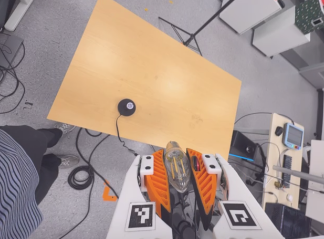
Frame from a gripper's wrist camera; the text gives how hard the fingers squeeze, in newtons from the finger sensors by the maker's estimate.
{"total": 21.1, "left": 23.6, "right": 18.6}